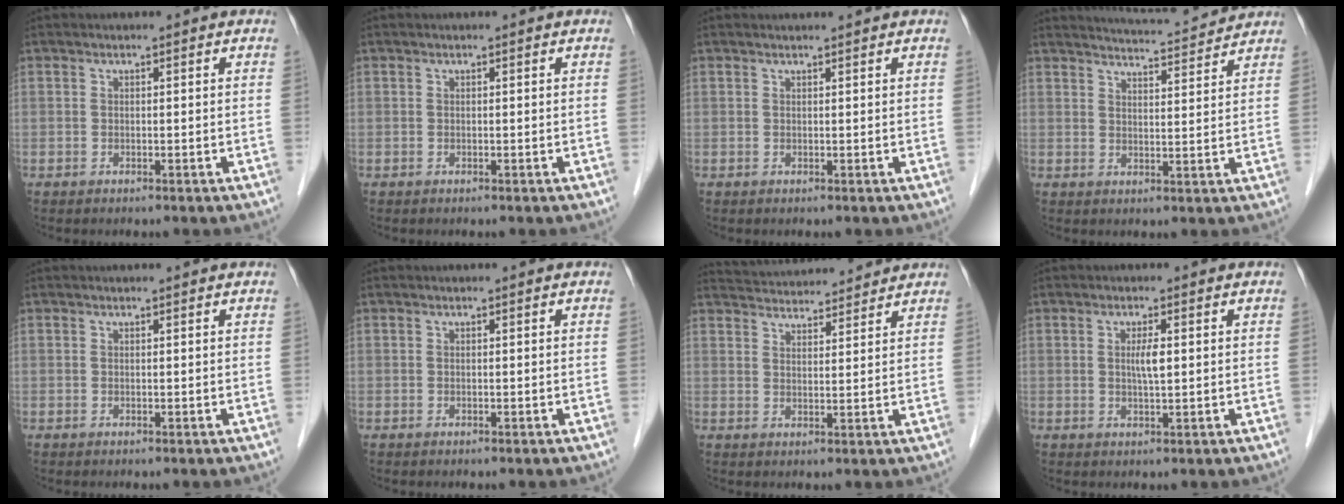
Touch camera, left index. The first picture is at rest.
{"total": 0.0}
{"total": 1.7, "force": [1.7, -0.1, 0.5], "torque": [-0.007, 0.012, 0.026]}
{"total": 8.0, "force": [7.9, -0.3, 1.2], "torque": [-0.030, 0.006, 0.111]}
{"total": 1.1, "force": [1.1, -0.1, 0.3], "torque": [-0.008, 0.006, 0.014]}
{"total": 0.0}
{"total": 11.3, "force": [10.9, 1.5, 2.5], "torque": [-0.044, 0.026, 0.158]}
{"total": 2.2, "force": [0.4, 0.2, 2.2], "torque": [-0.042, -0.001, 0.007]}